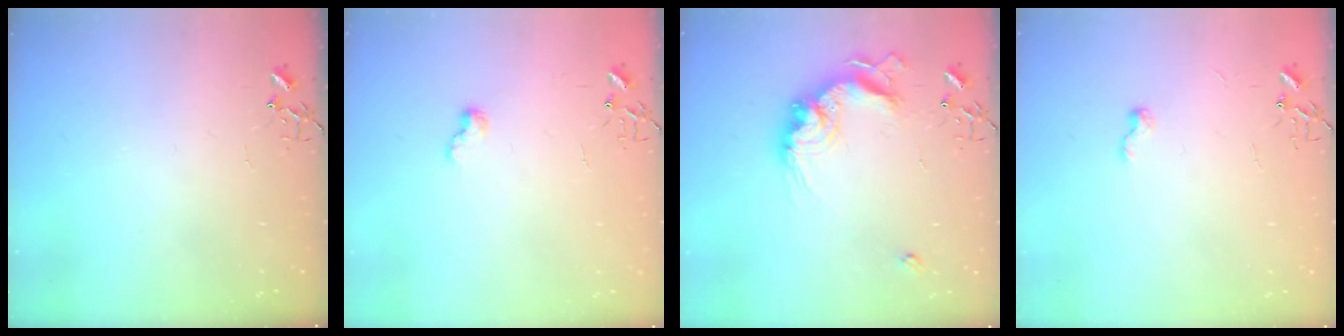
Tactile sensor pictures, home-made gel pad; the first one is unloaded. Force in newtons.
{"total": 6.1, "press": 6.0, "slide": 0.7}
{"total": 16.0, "press": 16.0, "slide": 1.1}
{"total": 5.0, "press": 5.0, "slide": 0.6}